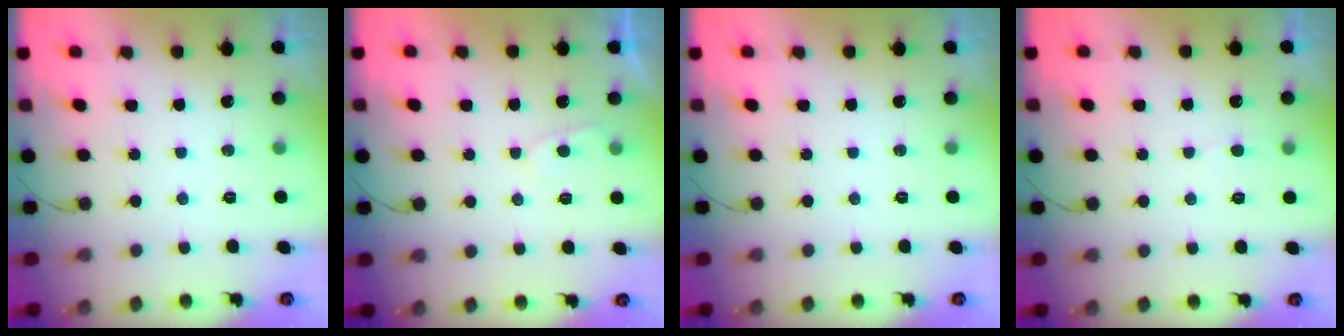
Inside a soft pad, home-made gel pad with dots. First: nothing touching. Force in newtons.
{"total": 2.9, "press": 2.9, "slide": 0.4}
{"total": 0.0}
{"total": 3.4, "press": 3.4, "slide": 0.3}